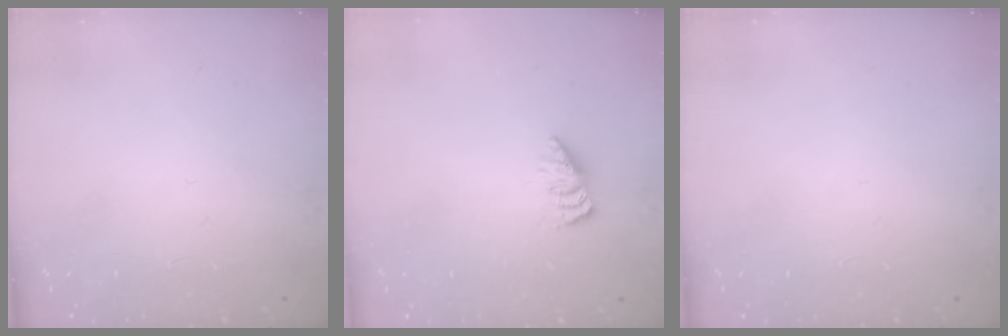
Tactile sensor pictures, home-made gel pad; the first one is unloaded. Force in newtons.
{"total": 1.9, "press": 1.9, "slide": 0.3}
{"total": 0.0}